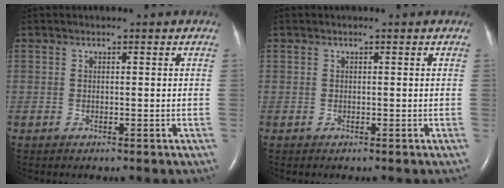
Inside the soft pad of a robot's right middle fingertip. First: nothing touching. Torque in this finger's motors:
{"motor_torque": [0.00, 0.00, 0.00, 0.00]}